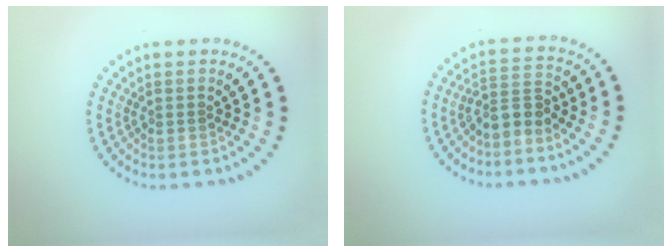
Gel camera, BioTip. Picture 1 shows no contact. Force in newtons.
{"total": 2.6, "press": 2.0, "slide": 1.8}